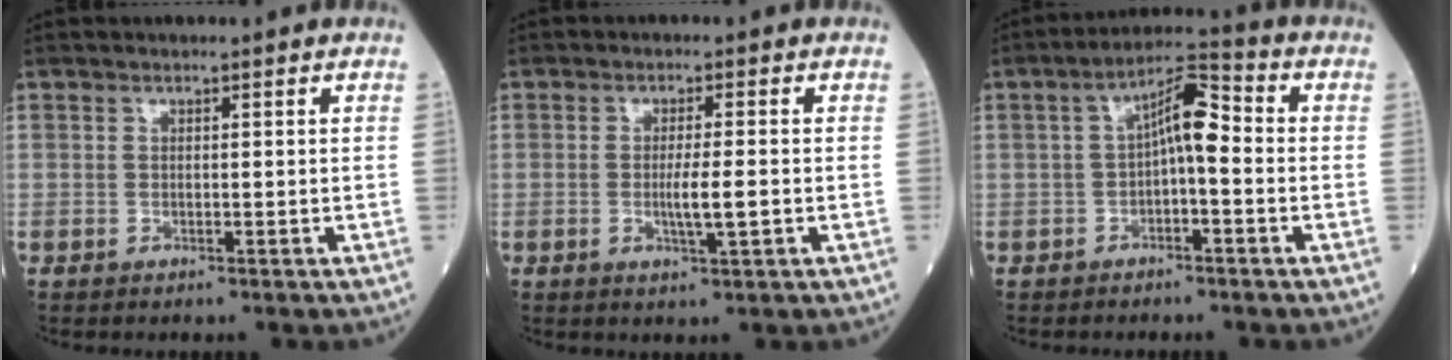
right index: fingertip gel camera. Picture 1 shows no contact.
{"total": 3.9, "force": [-0.7, 0.0, 3.8], "torque": [-0.066, -0.005, -0.011]}
{"total": 6.7, "force": [-0.3, 1.6, 6.5], "torque": [-0.107, 0.030, -0.009]}